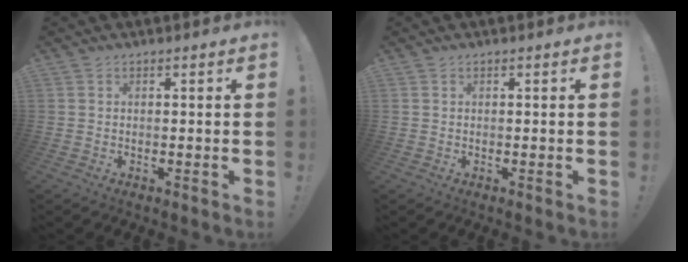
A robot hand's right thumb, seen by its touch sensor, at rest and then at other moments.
{"total": 0.0}